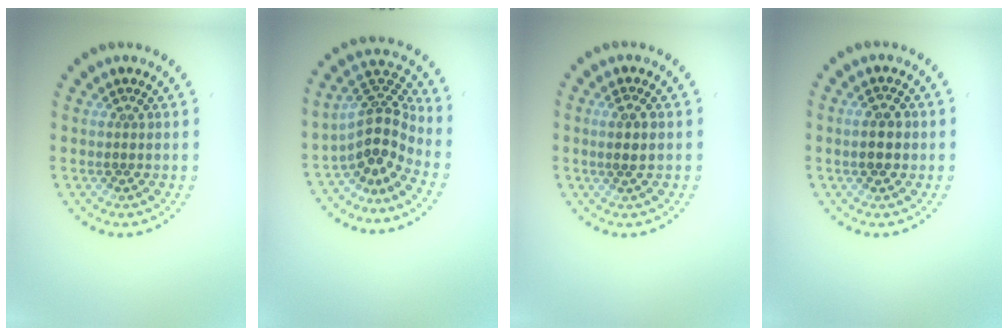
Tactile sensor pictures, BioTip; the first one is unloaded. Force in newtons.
{"total": 4.0, "press": 2.8, "slide": 2.9}
{"total": 1.3, "press": 1.1, "slide": 0.7}
{"total": 2.1, "press": 2.1, "slide": 0.1}